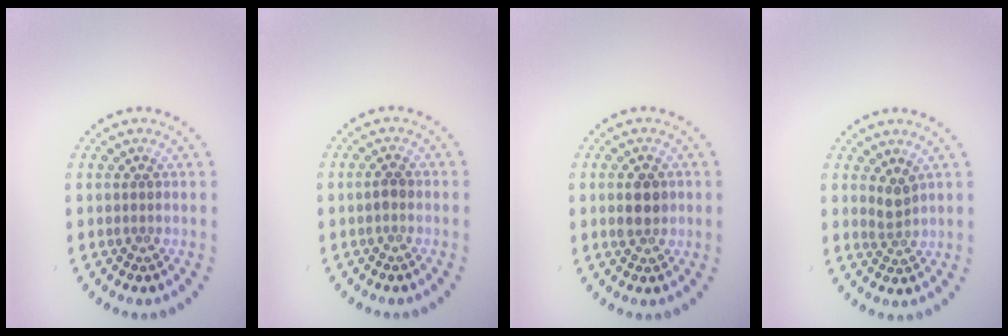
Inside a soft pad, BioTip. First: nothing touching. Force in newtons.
{"total": 1.0, "press": 0.9, "slide": 0.1}
{"total": 2.3, "press": 2.3, "slide": 0.2}
{"total": 1.7, "press": 1.3, "slide": 1.1}